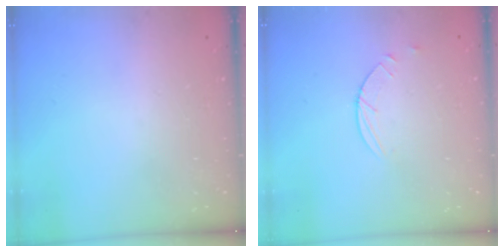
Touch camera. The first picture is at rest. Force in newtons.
{"total": 2.9, "press": 2.8, "slide": 0.3}